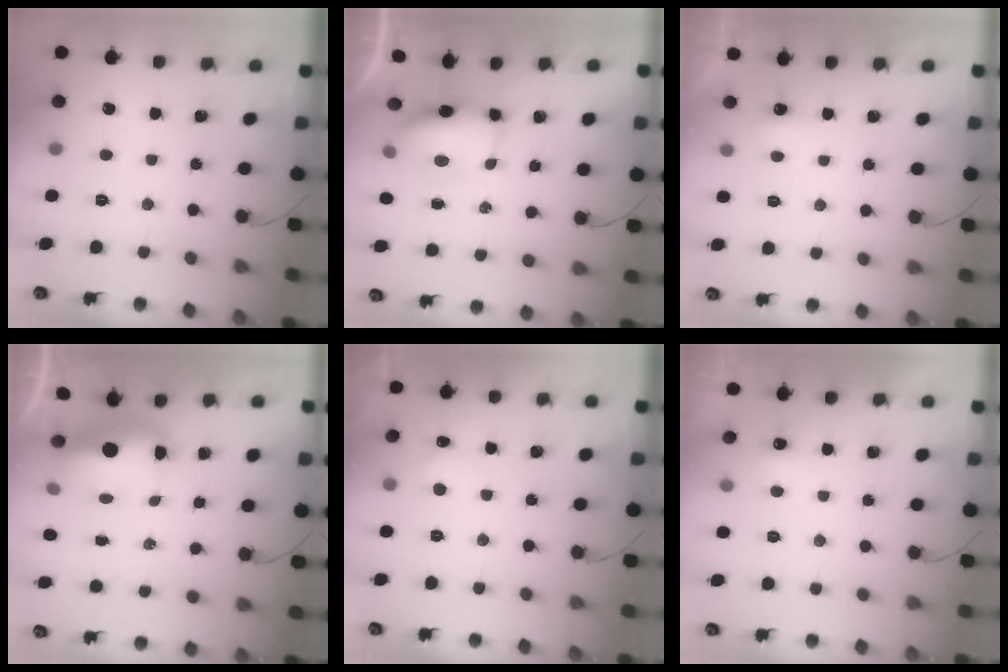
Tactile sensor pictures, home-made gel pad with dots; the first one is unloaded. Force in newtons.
{"total": 13.8, "press": 9.9, "slide": 9.7}
{"total": 2.3, "press": 2.2, "slide": 0.6}
{"total": 8.6, "press": 8.4, "slide": 1.6}
{"total": 3.9, "press": 3.7, "slide": 1.3}
{"total": 3.3, "press": 3.0, "slide": 1.4}